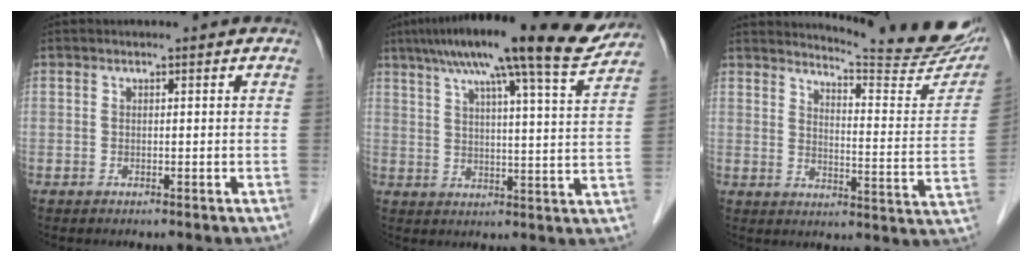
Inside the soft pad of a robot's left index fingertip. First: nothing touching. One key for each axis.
{"total": 19.9, "fx": 16.0, "fy": 0.6, "fz": 11.8, "tx": -0.186, "ty": 0.012, "tz": 0.213}
{"total": 18.4, "fx": 17.2, "fy": 0.5, "fz": 6.4, "tx": -0.093, "ty": -0.096, "tz": 0.204}